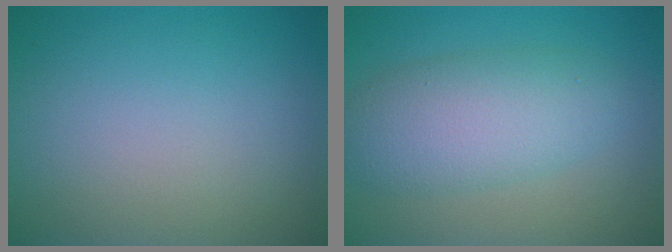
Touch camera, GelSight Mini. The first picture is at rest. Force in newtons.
{"total": 5.9, "press": 5.9, "slide": 0.1}